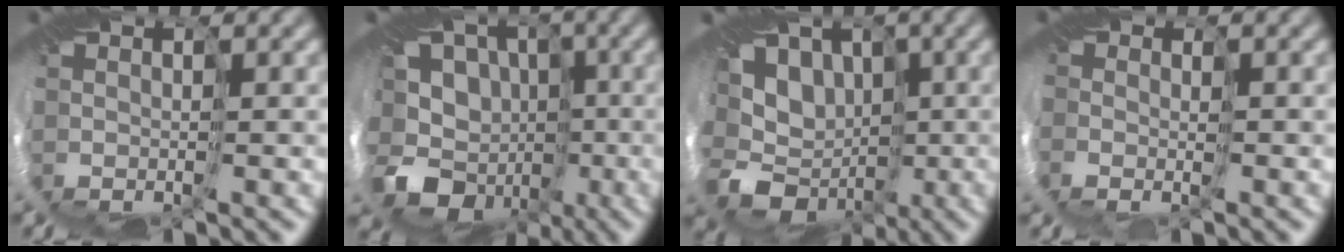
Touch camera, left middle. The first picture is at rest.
{"total": 12.0, "force": [-5.6, 9.3, 5.2], "torque": [-0.099, -0.025, -0.106]}
{"total": 12.6, "force": [-3.3, 10.4, 6.3], "torque": [-0.098, -0.013, -0.086]}
{"total": 1.7, "force": [-1.1, 1.3, 0.4], "torque": [-0.010, -0.017, -0.021]}